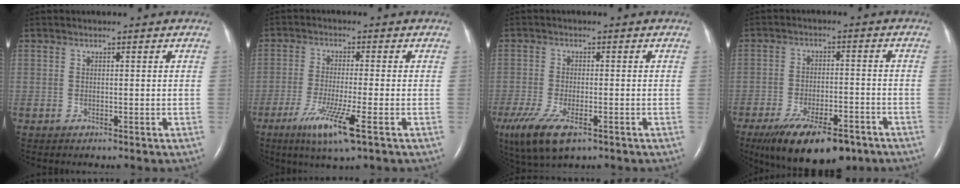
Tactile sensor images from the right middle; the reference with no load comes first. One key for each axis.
{"total": 8.3, "fx": -4.2, "fy": -0.1, "fz": 7.2, "tx": -0.142, "ty": -0.025, "tz": -0.074}
{"total": 10.8, "fx": -6.3, "fy": 4.2, "fz": 7.7, "tx": -0.163, "ty": -0.026, "tz": -0.104}
{"total": 14.3, "fx": -10.1, "fy": 4.9, "fz": 8.9, "tx": -0.143, "ty": -0.016, "tz": -0.159}